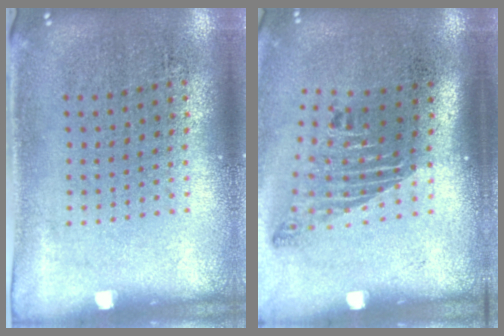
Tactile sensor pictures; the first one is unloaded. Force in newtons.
{"total": 1.8, "press": 1.2, "slide": 1.4}